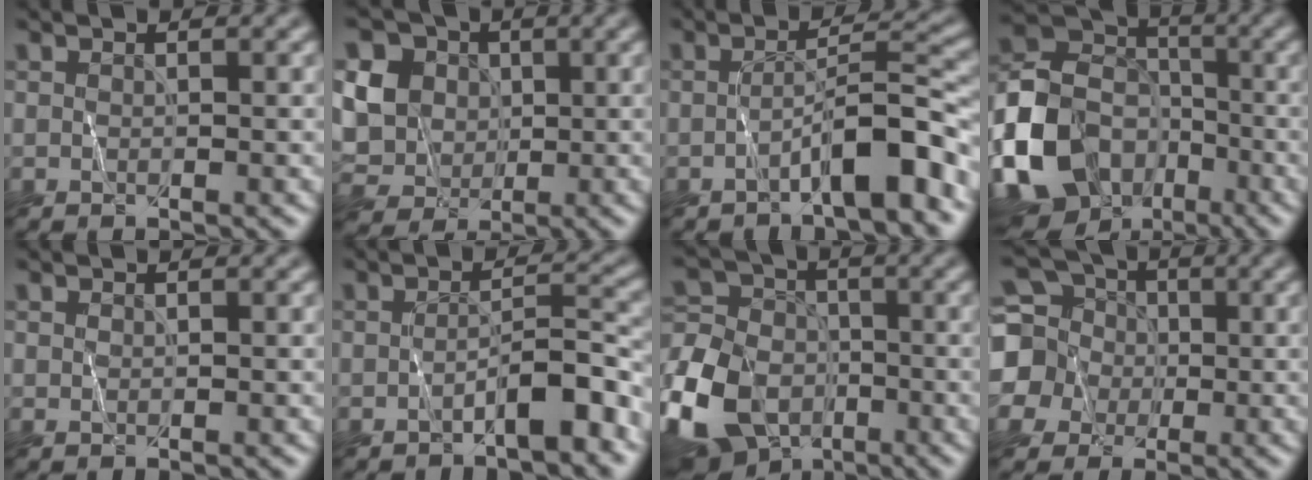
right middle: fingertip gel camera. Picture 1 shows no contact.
{"total": 7.1, "force": [1.7, 6.0, 3.2], "torque": [-0.085, 0.017, 0.026]}
{"total": 5.3, "force": [-2.8, 0.9, 4.4], "torque": [-0.067, 0.021, -0.049]}
{"total": 11.6, "force": [-4.8, 9.0, 5.5], "torque": [-0.126, -0.004, -0.105]}
{"total": 0.0}
{"total": 3.7, "force": [-2.0, 0.7, 3.0], "torque": [-0.046, 0.015, -0.039]}
{"total": 11.7, "force": [-5.5, 8.3, 6.2], "torque": [-0.156, -0.011, -0.127]}
{"total": 8.6, "force": [1.2, 7.7, 3.5], "torque": [-0.091, 0.029, -0.019]}